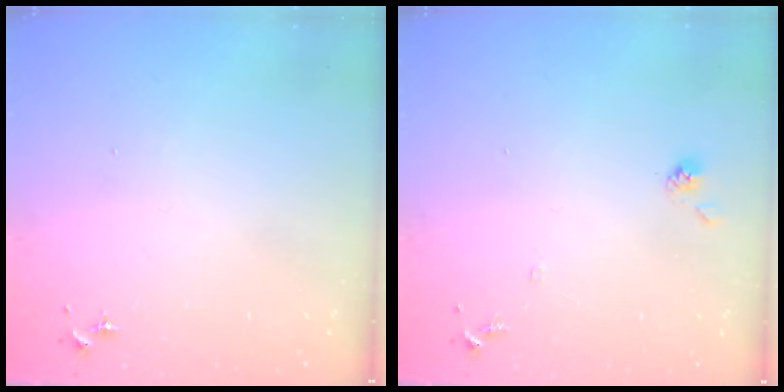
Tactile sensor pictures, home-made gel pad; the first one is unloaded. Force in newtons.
{"total": 7.3, "press": 7.3, "slide": 0.4}